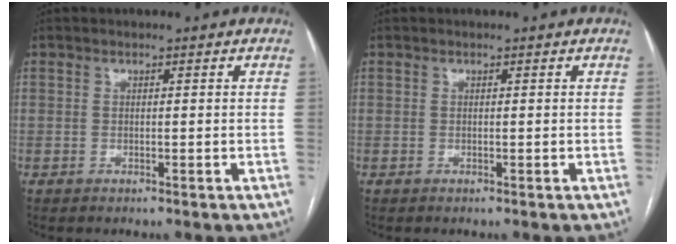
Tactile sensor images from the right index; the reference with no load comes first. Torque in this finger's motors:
{"motor_torque": [0.01, 0.01, 0.00, 0.00]}